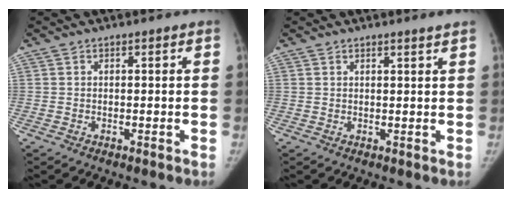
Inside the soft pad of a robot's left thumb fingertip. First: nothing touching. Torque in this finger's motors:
{"motor_torque": [0.15, -0.09, -0.06, 0.36, 0.00]}